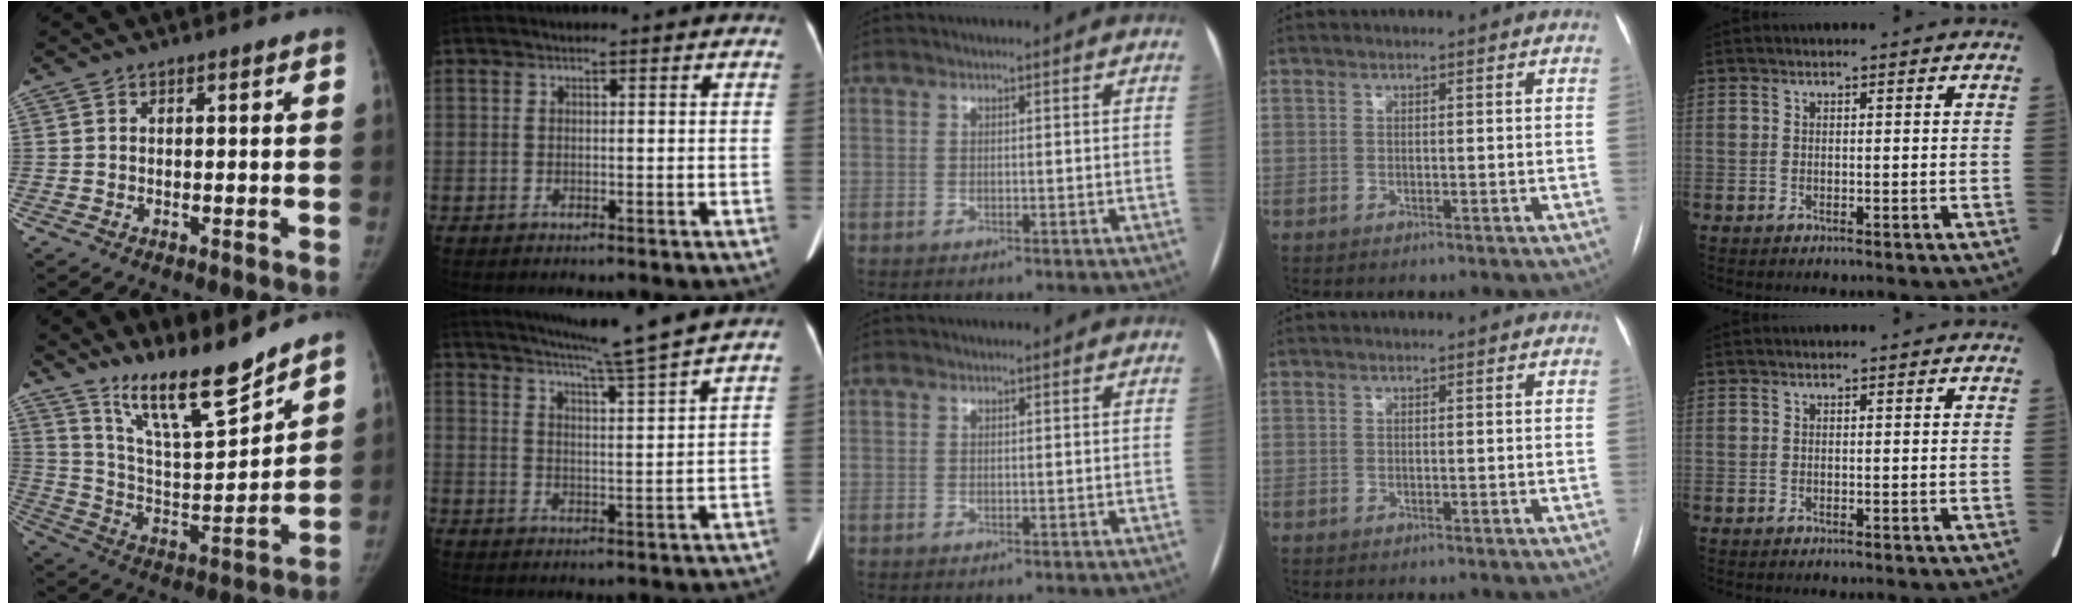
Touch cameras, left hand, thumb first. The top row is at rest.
{"thumb": {"total": 16.2, "force": [13.4, 2.4, 8.8], "torque": [-0.125, -0.090, 0.245]}, "index": {"total": 11.0, "force": [9.6, -2.4, 4.9], "torque": [-0.086, -0.019, 0.142]}, "middle": {"total": 1.8, "force": [-0.7, -1.4, -1.0], "torque": [0.018, -0.003, -0.012]}}